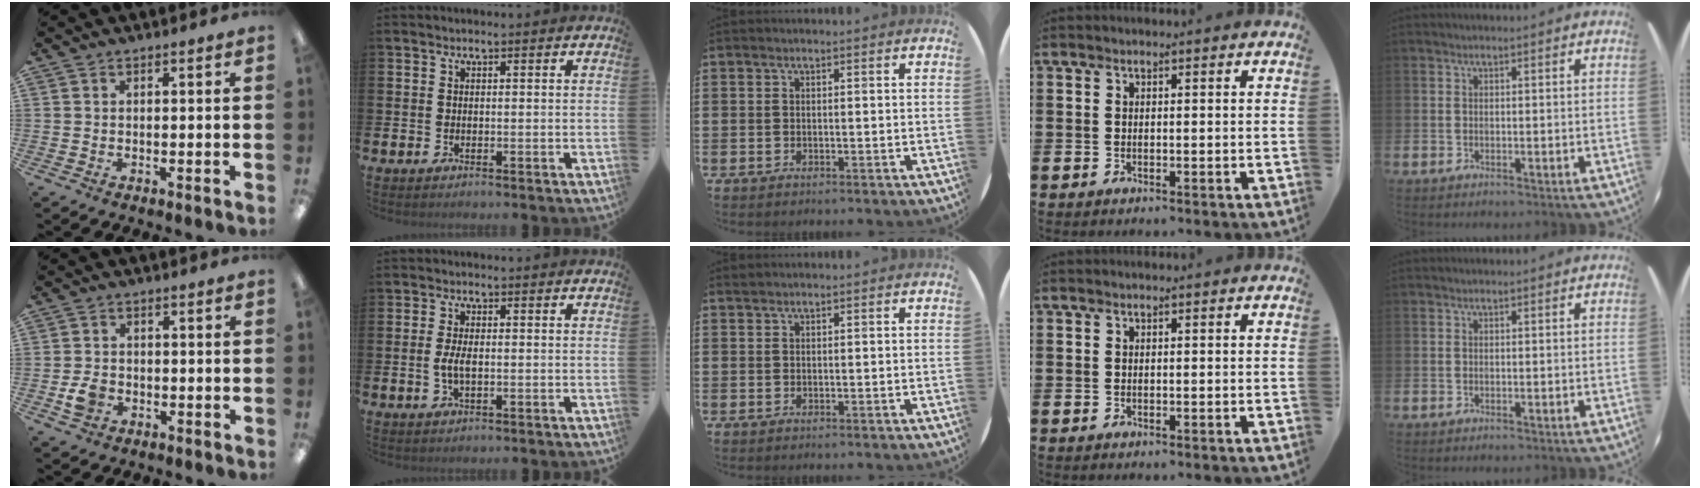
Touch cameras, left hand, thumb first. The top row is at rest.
{"thumb": {"total": 3.8, "force": [-1.3, 3.0, 1.9], "torque": [-0.029, 0.002, -0.025]}, "index": {"total": 2.8, "force": [-0.2, 1.1, 2.5], "torque": [-0.054, 0.000, -0.008]}}